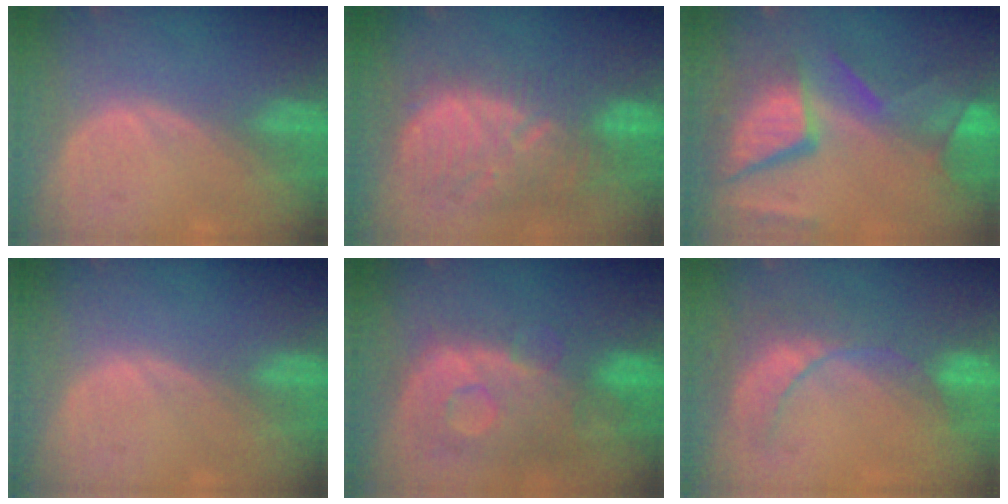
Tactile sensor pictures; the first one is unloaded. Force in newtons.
{"total": 11.4, "press": 11.0, "slide": 3.3}
{"total": 12.1, "press": 9.9, "slide": 6.9}
{"total": 0.0}
{"total": 11.2, "press": 9.7, "slide": 5.6}
{"total": 9.0, "press": 7.8, "slide": 4.6}